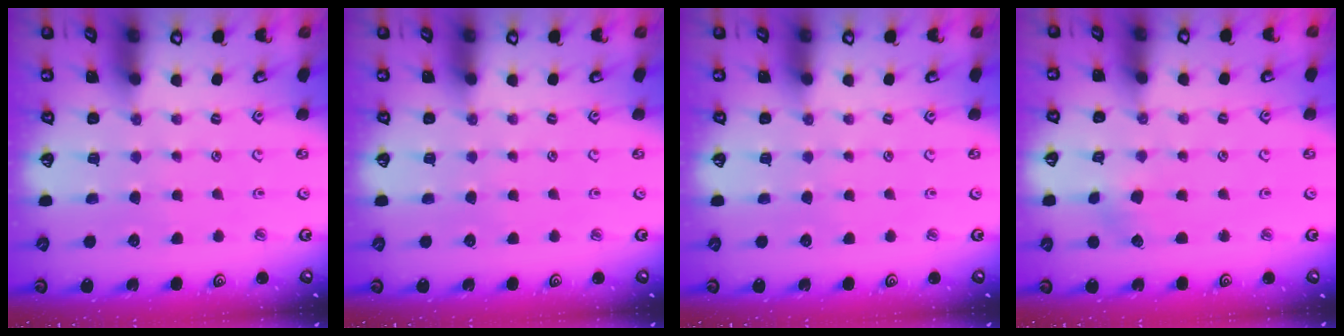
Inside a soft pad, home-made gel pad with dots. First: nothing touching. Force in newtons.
{"total": 0.0}
{"total": 0.0}
{"total": 2.4, "press": 2.4, "slide": 0.3}